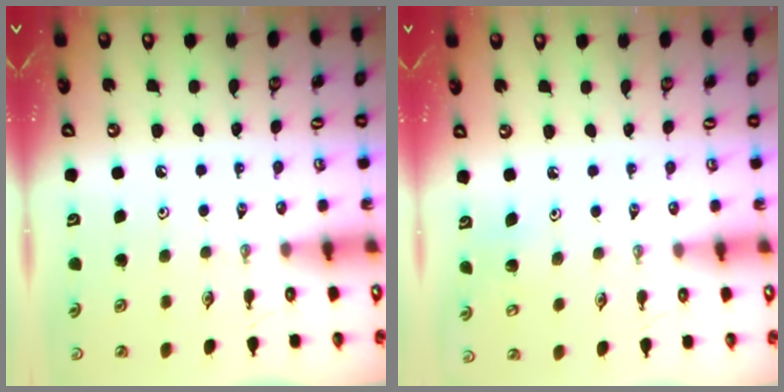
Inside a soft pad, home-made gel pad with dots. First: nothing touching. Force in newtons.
{"total": 4.3, "press": 4.3, "slide": 0.3}